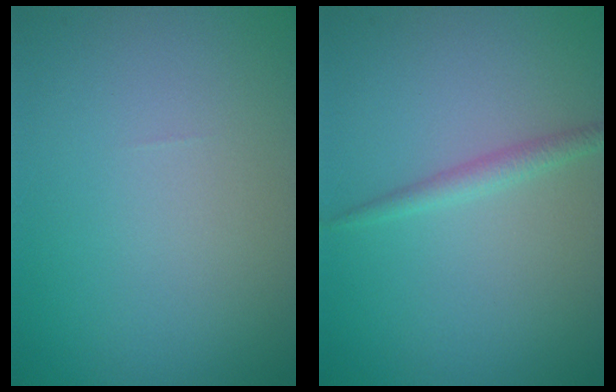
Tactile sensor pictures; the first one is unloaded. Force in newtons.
{"total": 1.4, "press": 1.4, "slide": 0.1}